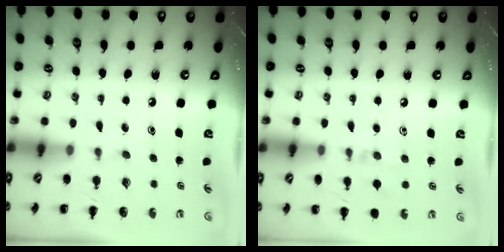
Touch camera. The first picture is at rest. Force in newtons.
{"total": 5.1, "press": 4.8, "slide": 1.6}